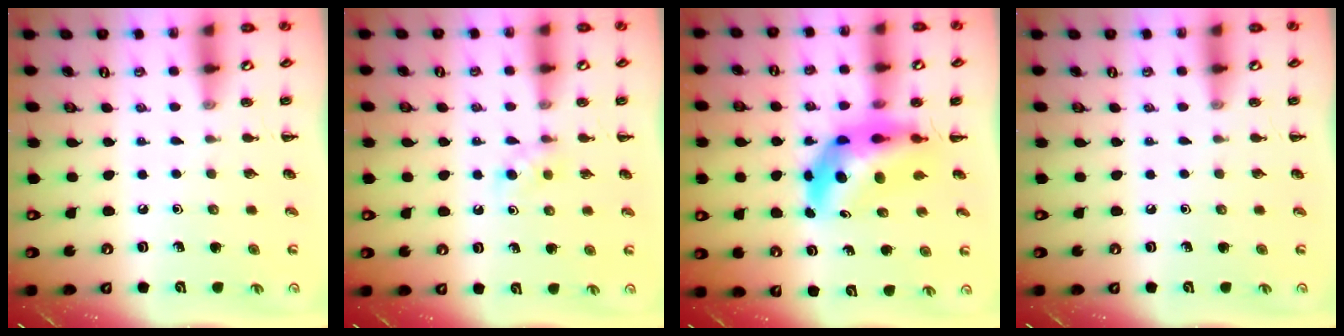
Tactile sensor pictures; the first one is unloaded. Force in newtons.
{"total": 3.0, "press": 2.7, "slide": 1.2}
{"total": 8.0, "press": 7.5, "slide": 2.8}
{"total": 0.0}